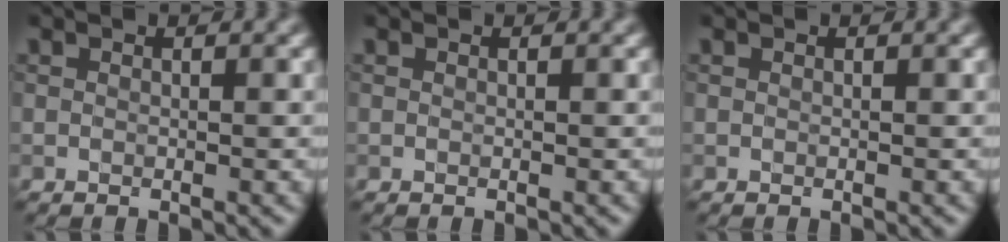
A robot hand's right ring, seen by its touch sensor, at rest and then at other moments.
{"total": 0.0}
{"total": 0.0}